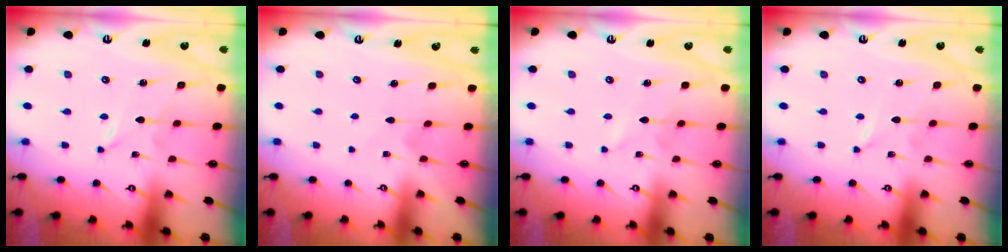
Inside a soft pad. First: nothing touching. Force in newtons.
{"total": 2.6, "press": 2.6, "slide": 0.4}
{"total": 1.2, "press": 1.1, "slide": 0.2}
{"total": 0.0}